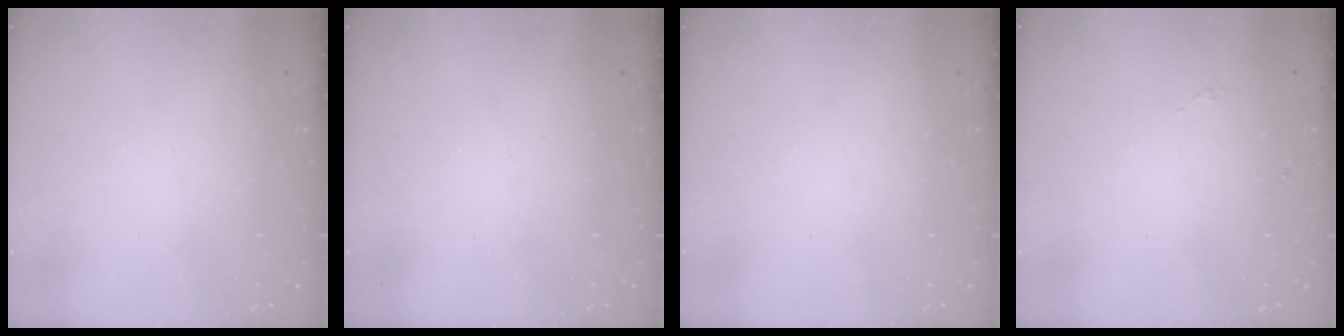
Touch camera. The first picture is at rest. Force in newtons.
{"total": 0.0}
{"total": 0.0}
{"total": 3.3, "press": 3.3, "slide": 0.7}